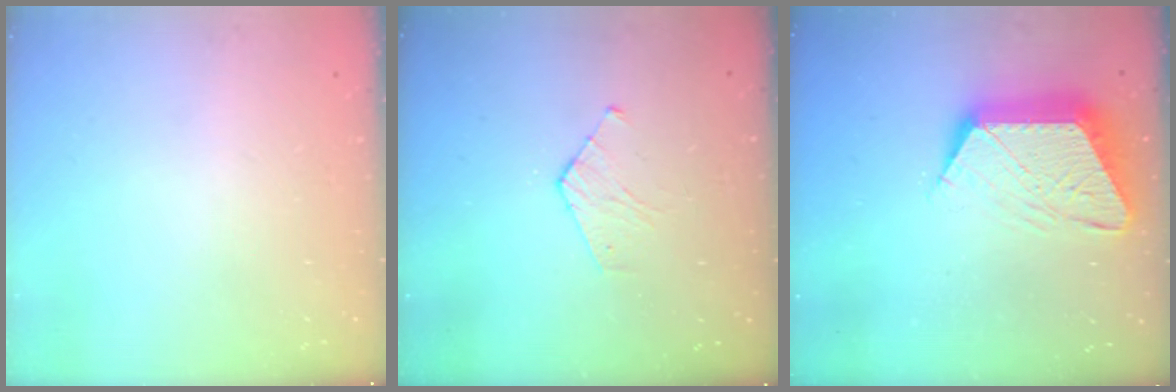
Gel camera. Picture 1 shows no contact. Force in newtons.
{"total": 2.8, "press": 2.7, "slide": 0.3}
{"total": 14.1, "press": 14.1, "slide": 0.9}